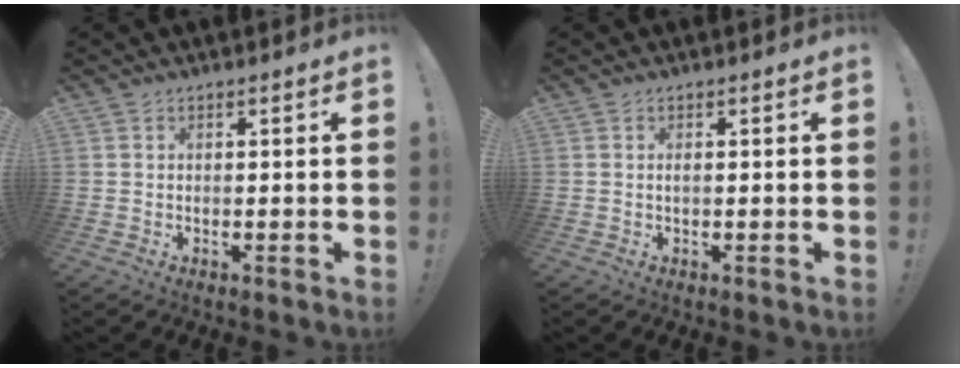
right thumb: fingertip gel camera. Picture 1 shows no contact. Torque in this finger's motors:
{"motor_torque": [0.31, -0.12, -0.02, 0.07, 0.00]}